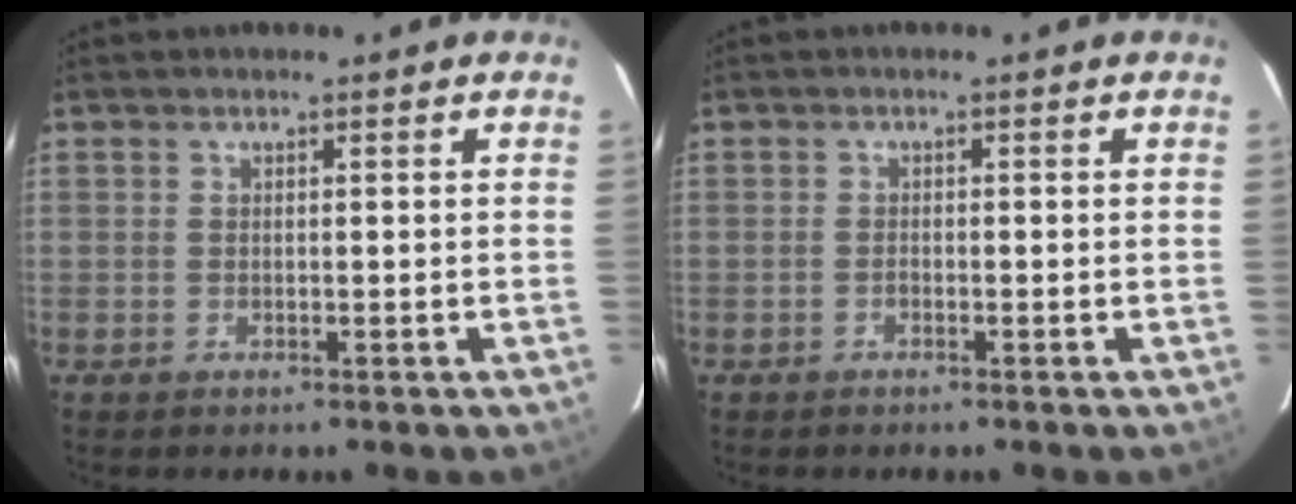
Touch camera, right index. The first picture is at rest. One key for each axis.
{"total": 0.5, "fx": -0.5, "fy": 0.2, "fz": 0.1, "tx": -0.001, "ty": 0.003, "tz": -0.008}